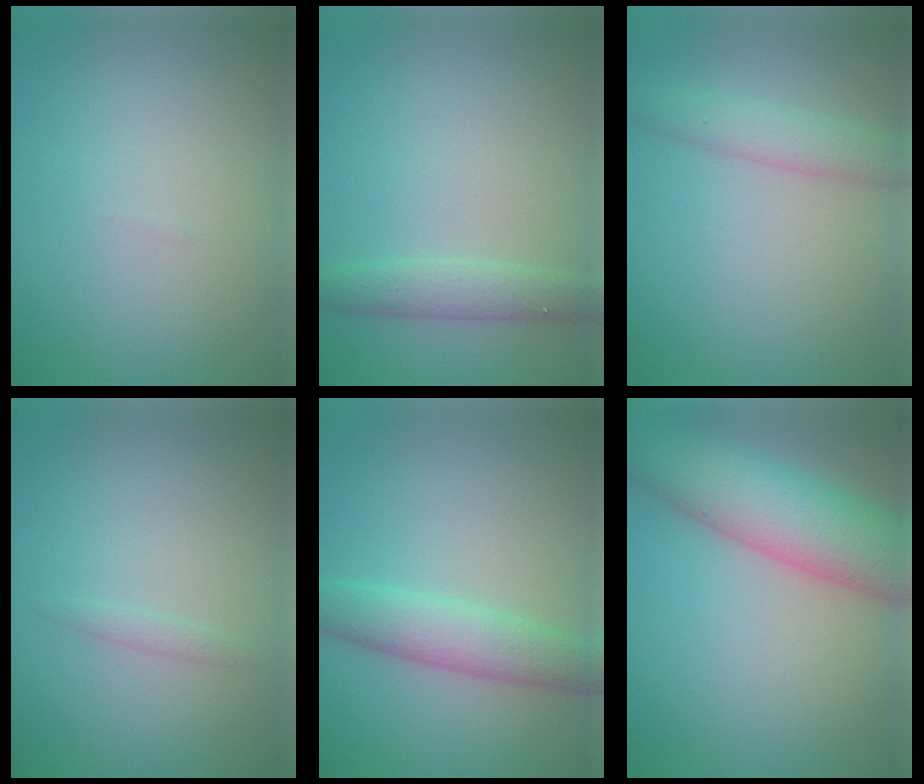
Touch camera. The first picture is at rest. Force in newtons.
{"total": 2.4, "press": 2.4, "slide": 0.1}
{"total": 2.8, "press": 2.8, "slide": 0.1}
{"total": 0.8, "press": 0.8, "slide": 0.1}
{"total": 4.0, "press": 4.0, "slide": 0.1}
{"total": 9.1, "press": 9.1, "slide": 0.3}